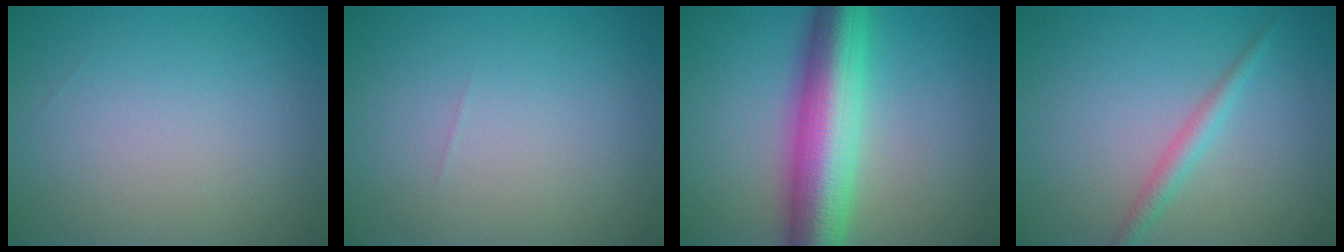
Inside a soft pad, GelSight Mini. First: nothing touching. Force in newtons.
{"total": 0.0}
{"total": 9.8, "press": 9.8, "slide": 0.2}
{"total": 1.8, "press": 1.8, "slide": 0.1}